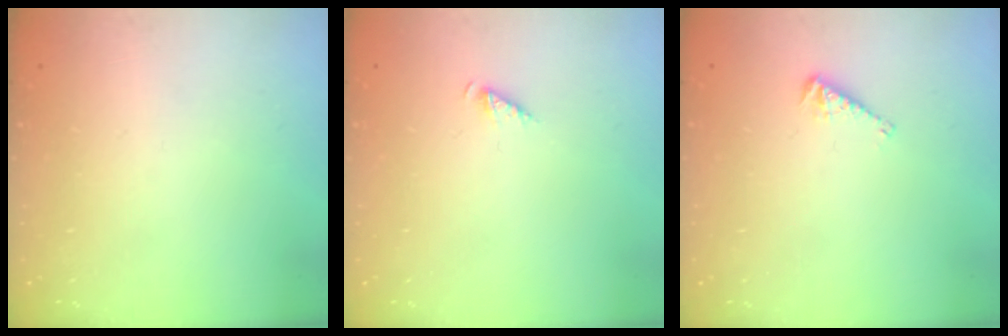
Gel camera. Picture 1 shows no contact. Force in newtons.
{"total": 2.1, "press": 2.1, "slide": 0.4}
{"total": 3.4, "press": 3.3, "slide": 0.6}